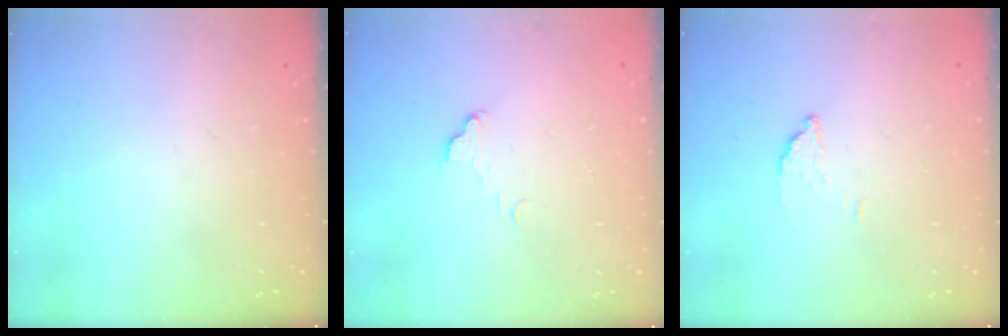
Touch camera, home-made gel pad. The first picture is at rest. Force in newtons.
{"total": 5.0, "press": 5.0, "slide": 0.3}
{"total": 1.9, "press": 1.9, "slide": 0.1}